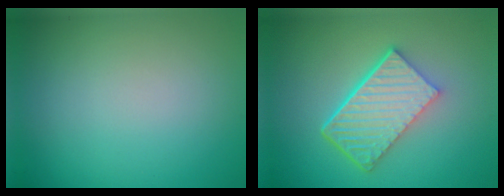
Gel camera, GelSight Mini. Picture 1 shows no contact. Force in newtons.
{"total": 6.7, "press": 4.5, "slide": 5.0}